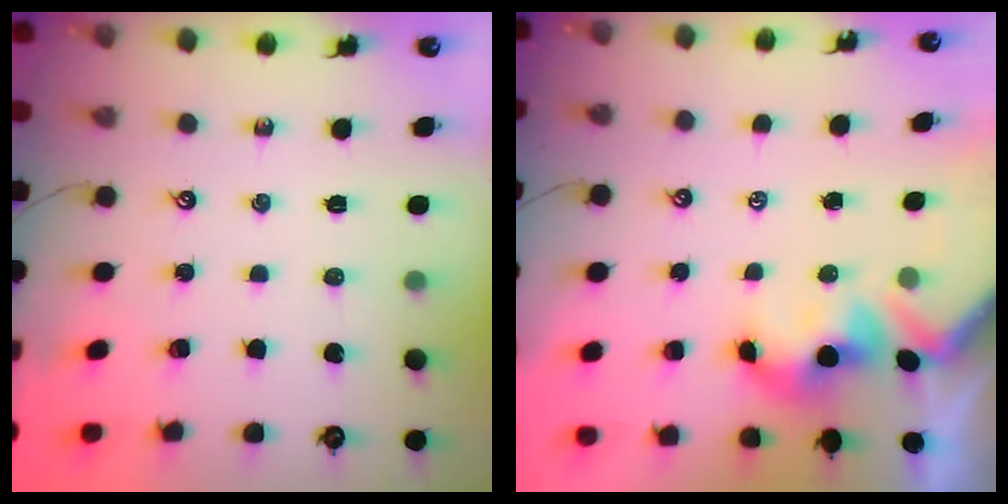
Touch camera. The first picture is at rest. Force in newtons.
{"total": 1.8, "press": 1.6, "slide": 0.8}